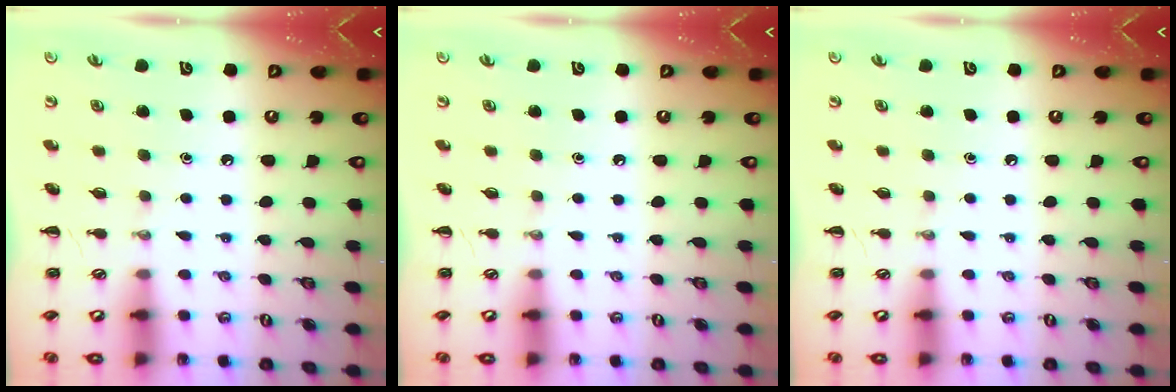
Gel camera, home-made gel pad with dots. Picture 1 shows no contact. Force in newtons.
{"total": 0.0}
{"total": 0.0}